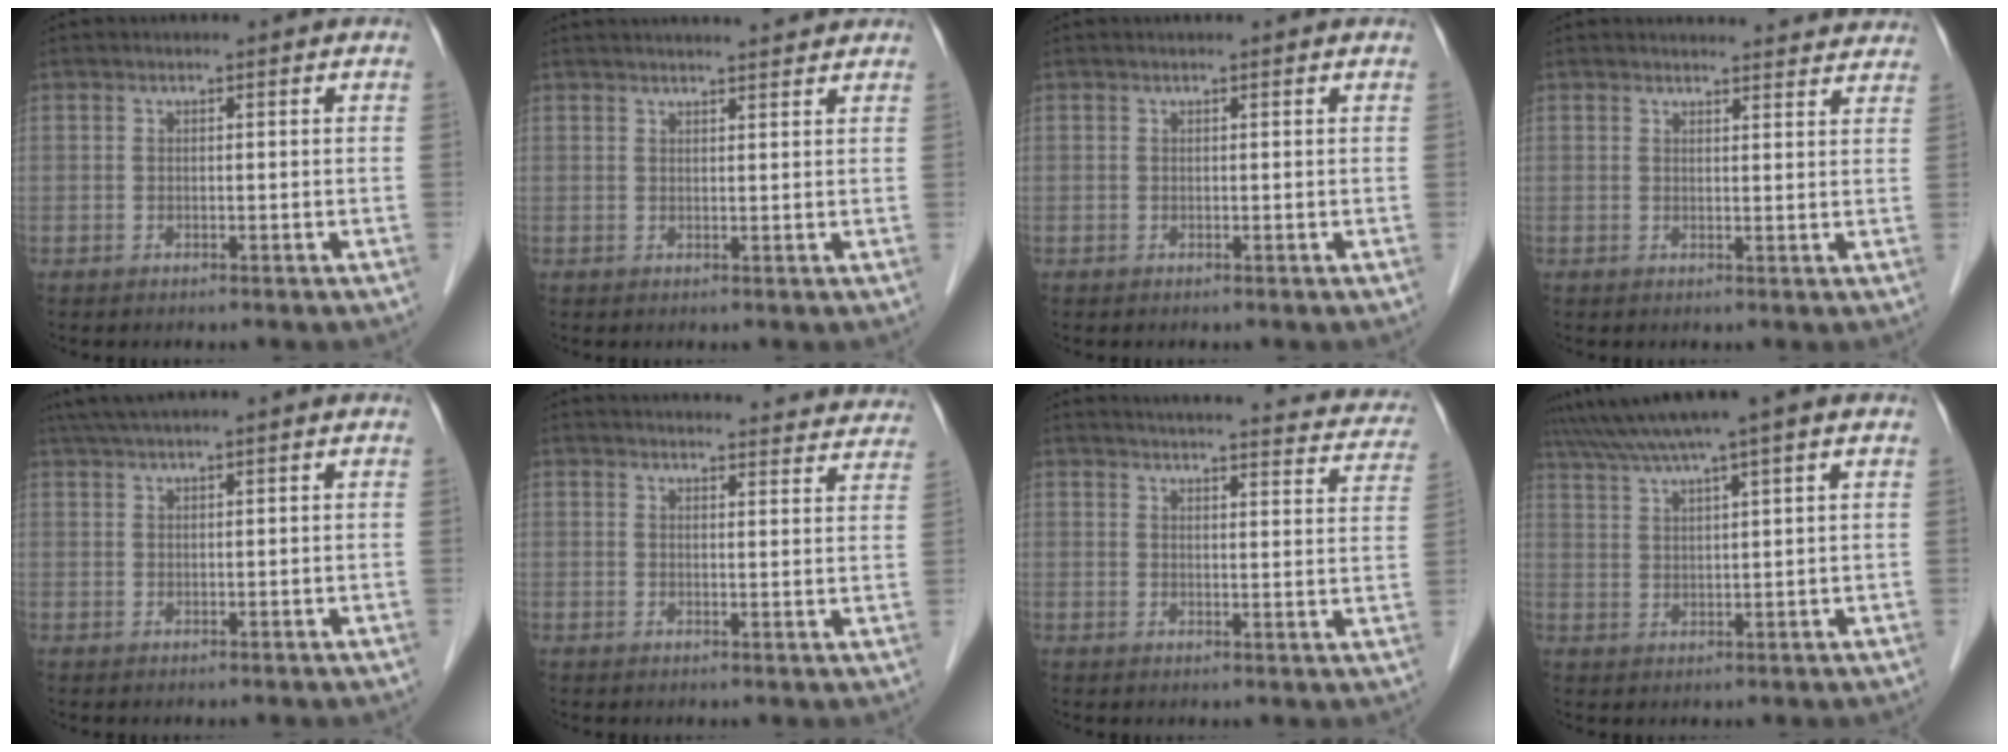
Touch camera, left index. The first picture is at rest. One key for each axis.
{"total": 9.3, "fx": 8.7, "fy": 0.7, "fz": 3.3, "tx": -0.045, "ty": 0.026, "tz": 0.107}
{"total": 0.6, "fx": 0.6, "fy": 0.0, "fz": 0.2, "tx": -0.004, "ty": 0.006, "tz": 0.008}
{"total": 11.2, "fx": 10.9, "fy": 1.9, "fz": 1.8, "tx": 0.005, "ty": 0.005, "tz": 0.103}
{"total": 5.2, "fx": 4.1, "fy": -1.0, "fz": 3.1, "tx": -0.058, "ty": 0.030, "tz": 0.077}
{"total": 22.5, "fx": 21.6, "fy": 4.0, "fz": 4.8, "tx": -0.055, "ty": -0.024, "tz": 0.244}
{"total": 22.8, "fx": 21.2, "fy": 4.1, "fz": 7.3, "tx": -0.092, "ty": -0.031, "tz": 0.233}
{"total": 8.6, "fx": 6.8, "fy": -1.3, "fz": 5.1, "tx": -0.093, "ty": 0.032, "tz": 0.109}